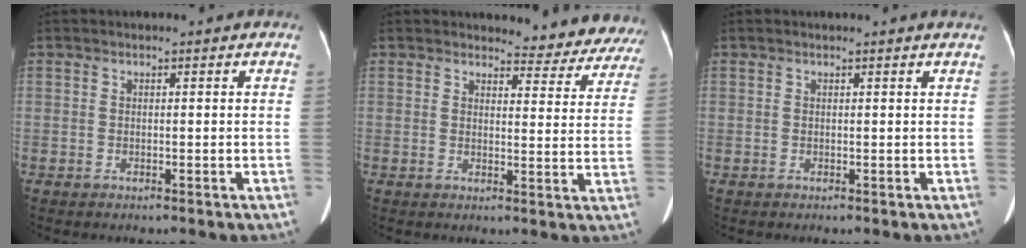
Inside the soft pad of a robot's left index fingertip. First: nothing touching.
{"total": 11.2, "force": [10.9, 2.7, 0.5], "torque": [0.028, -0.050, 0.090]}
{"total": 1.6, "force": [1.5, -0.3, 0.5], "torque": [-0.014, 0.002, 0.015]}